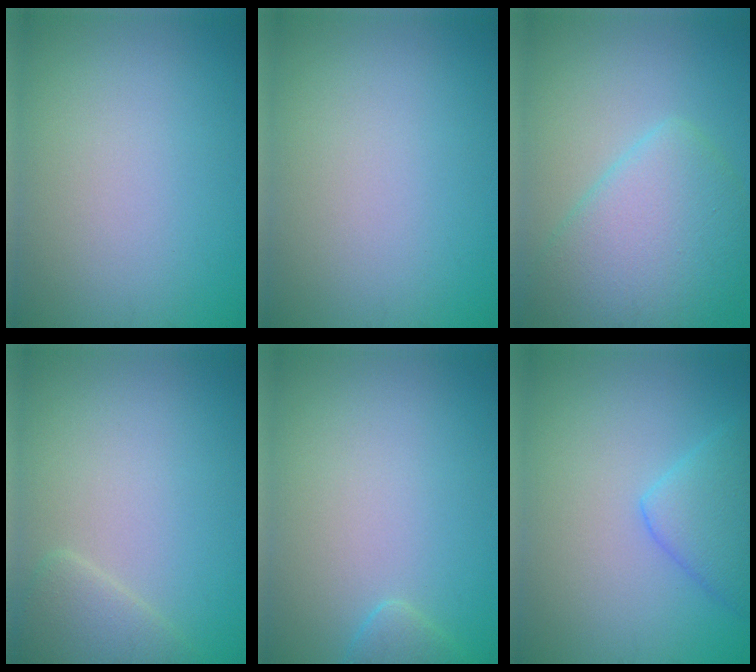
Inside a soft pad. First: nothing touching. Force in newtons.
{"total": 0.0}
{"total": 6.9, "press": 6.9, "slide": 0.2}
{"total": 2.4, "press": 2.4, "slide": 0.2}
{"total": 1.4, "press": 1.4, "slide": 0.2}
{"total": 3.6, "press": 3.6, "slide": 0.3}